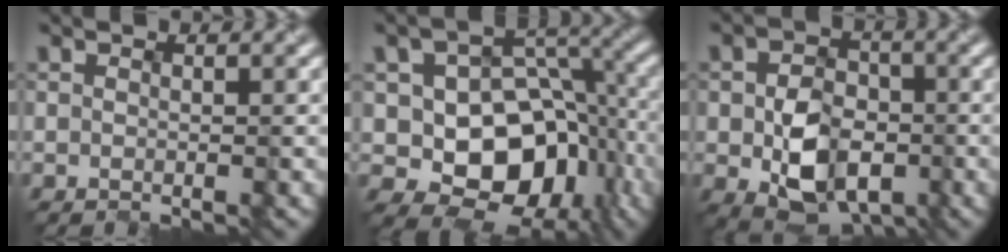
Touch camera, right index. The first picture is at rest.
{"total": 10.8, "force": [-2.6, 7.7, 7.2], "torque": [-0.101, -0.004, -0.030]}
{"total": 7.1, "force": [-2.0, 4.9, 4.7], "torque": [-0.098, -0.019, -0.021]}